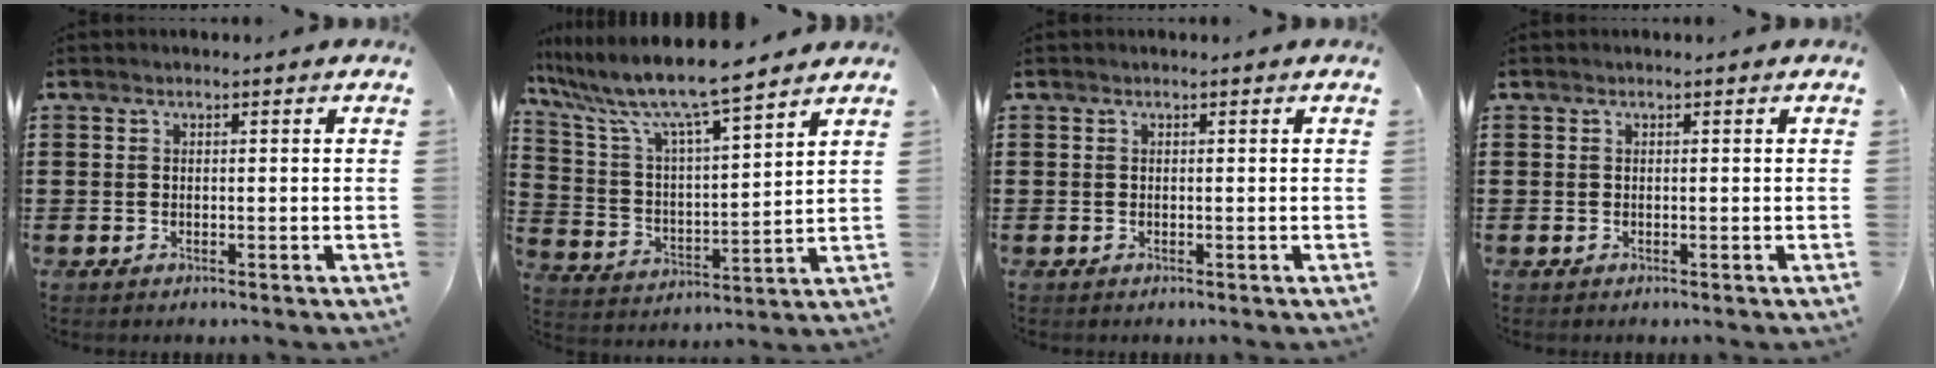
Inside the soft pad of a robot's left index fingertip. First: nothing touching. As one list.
[{"total": 9.1, "force": [8.0, 0.1, 4.4], "torque": [-0.121, -0.050, 0.131]}, {"total": 0.0}, {"total": 0.0}]